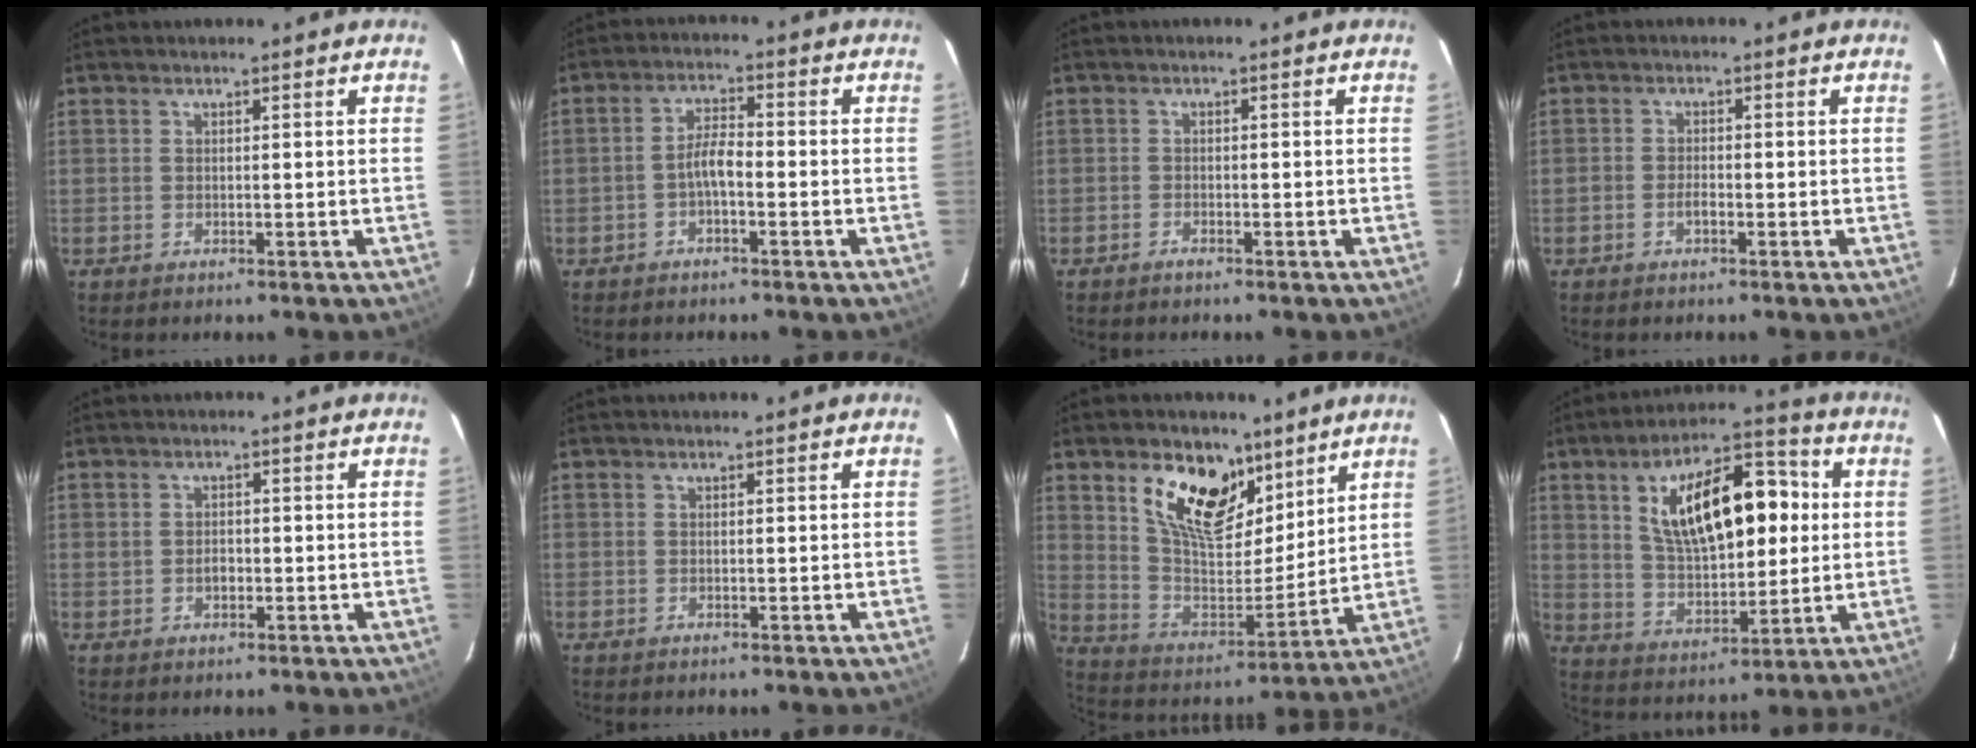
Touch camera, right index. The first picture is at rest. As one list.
[{"total": 3.6, "force": [-1.6, 1.0, 3.1], "torque": [-0.063, 0.011, -0.031]}, {"total": 1.0, "force": [-0.9, 0.3, 0.2], "torque": [-0.008, 0.001, -0.020]}, {"total": 1.6, "force": [-0.9, 0.7, 1.1], "torque": [-0.026, 0.004, -0.018]}, {"total": 1.9, "force": [-0.3, 1.4, 1.3], "torque": [-0.023, 0.003, -0.006]}, {"total": 0.0}, {"total": 16.8, "force": [9.7, 8.9, 10.6], "torque": [-0.188, 0.002, 0.179]}, {"total": 18.7, "force": [4.4, 8.7, 16.0], "torque": [-0.270, 0.027, 0.083]}]